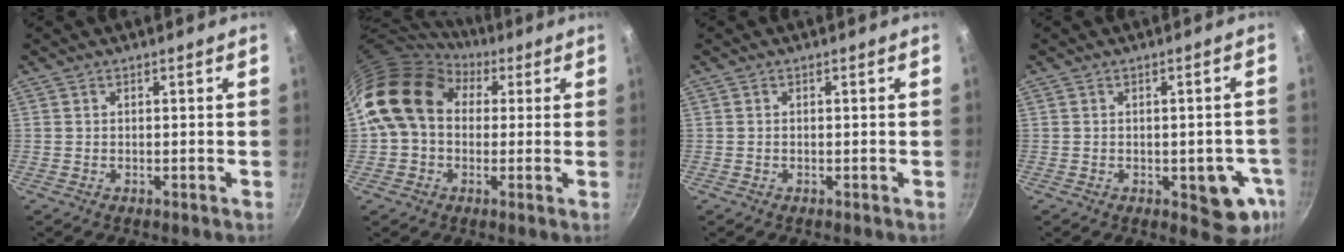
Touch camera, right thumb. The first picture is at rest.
{"total": 14.8, "force": [2.5, 10.2, 10.5], "torque": [-0.175, 0.020, 0.027]}
{"total": 0.0}
{"total": 8.5, "force": [-2.5, 4.2, 7.0], "torque": [-0.040, 0.006, -0.030]}